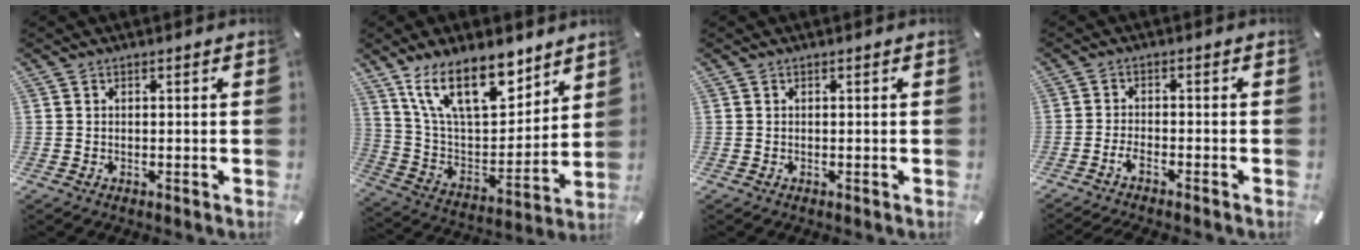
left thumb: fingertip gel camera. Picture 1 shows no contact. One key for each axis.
{"total": 19.6, "fx": 12.9, "fy": 9.2, "fz": 11.6, "tx": -0.218, "ty": -0.065, "tz": 0.228}
{"total": 0.0}
{"total": 2.9, "fx": -2.2, "fy": 0.8, "fz": 1.7, "tx": -0.034, "ty": 0.008, "tz": -0.042}